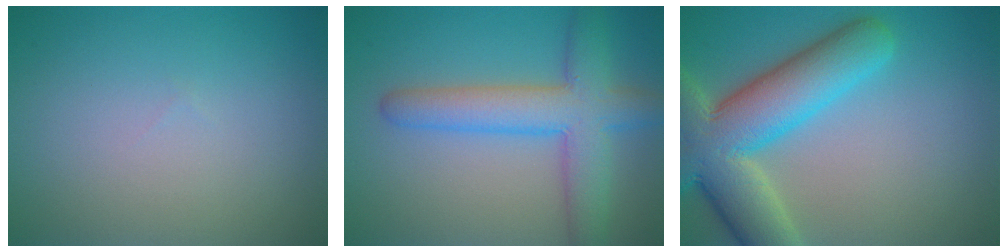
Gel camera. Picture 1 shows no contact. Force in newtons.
{"total": 6.4, "press": 6.4, "slide": 0.4}
{"total": 10.8, "press": 10.7, "slide": 0.7}